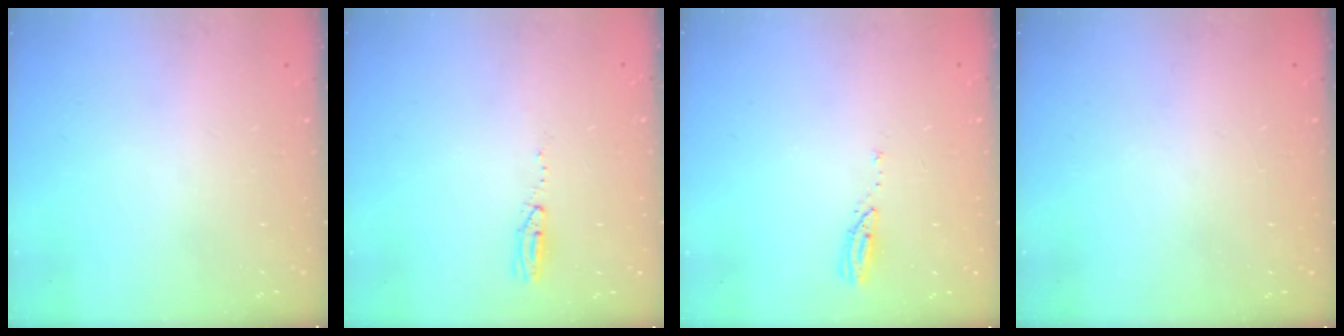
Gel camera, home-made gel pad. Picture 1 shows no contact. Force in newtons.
{"total": 14.6, "press": 5.0, "slide": 13.7}
{"total": 3.0, "press": 2.9, "slide": 0.3}
{"total": 0.0}